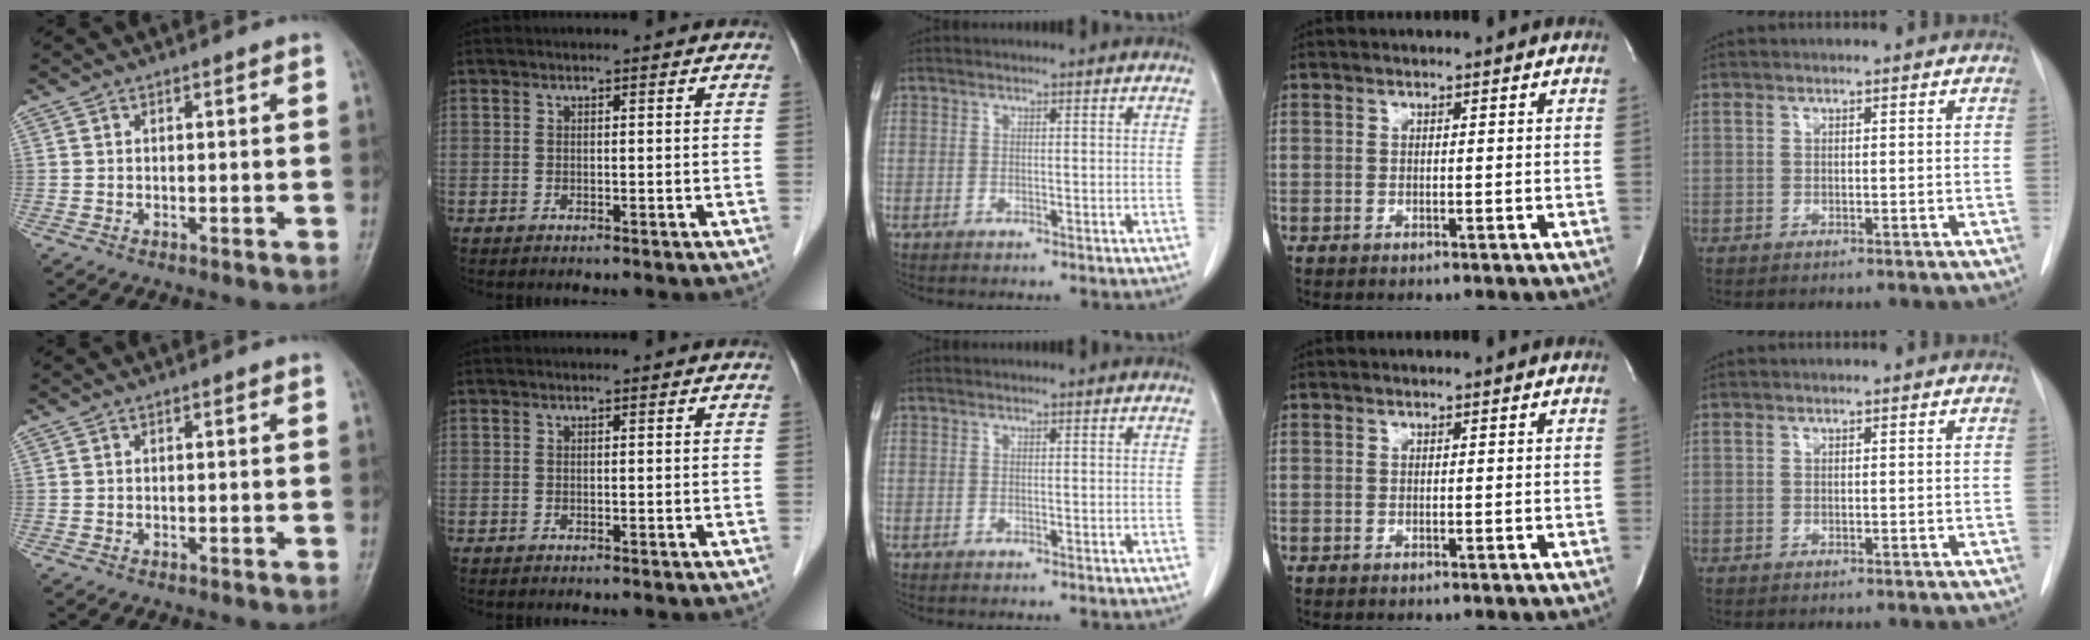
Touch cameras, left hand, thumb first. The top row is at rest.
{}